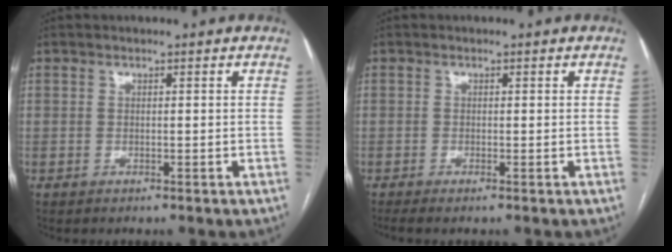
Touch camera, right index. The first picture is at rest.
{"total": 1.0, "force": [-0.7, 0.0, 0.7], "torque": [-0.016, -0.003, -0.014]}